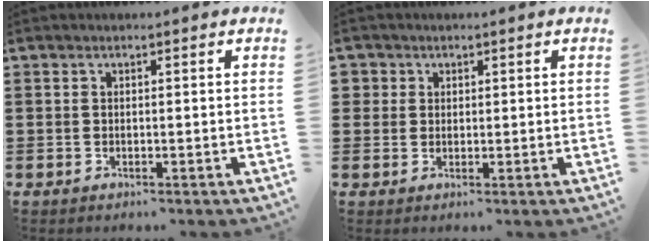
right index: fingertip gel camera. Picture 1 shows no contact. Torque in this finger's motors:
{"motor_torque": [-0.11, -0.21, 0.03, 0.00]}